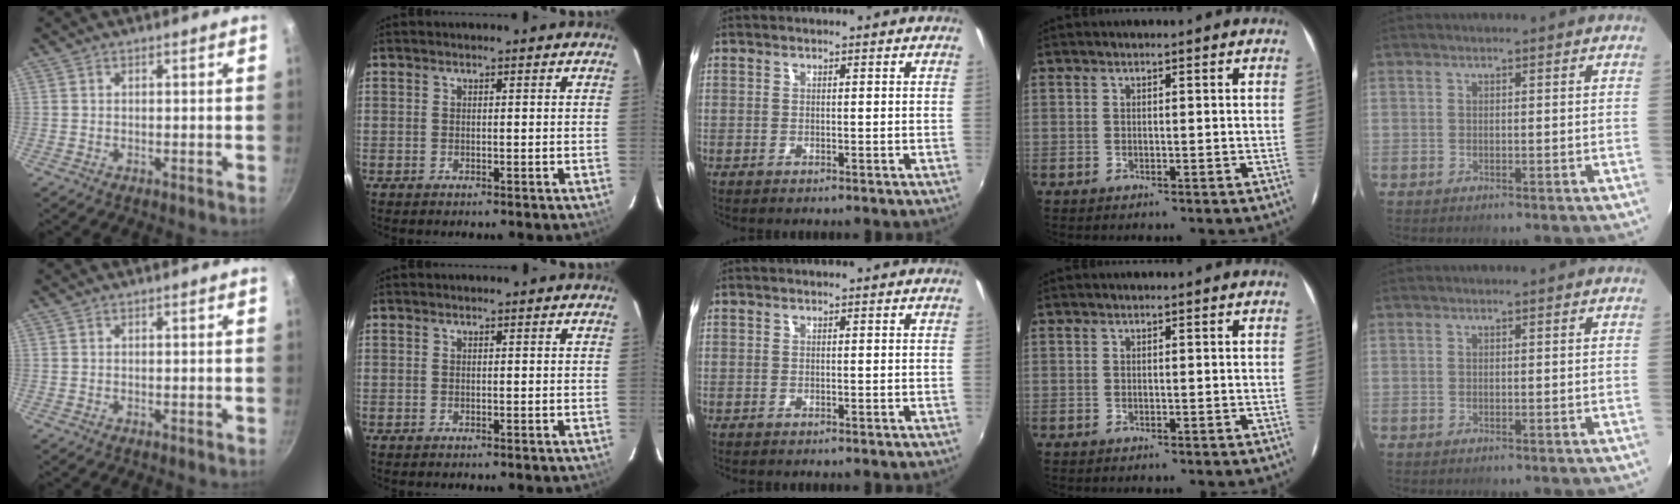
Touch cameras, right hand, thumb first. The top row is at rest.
{}